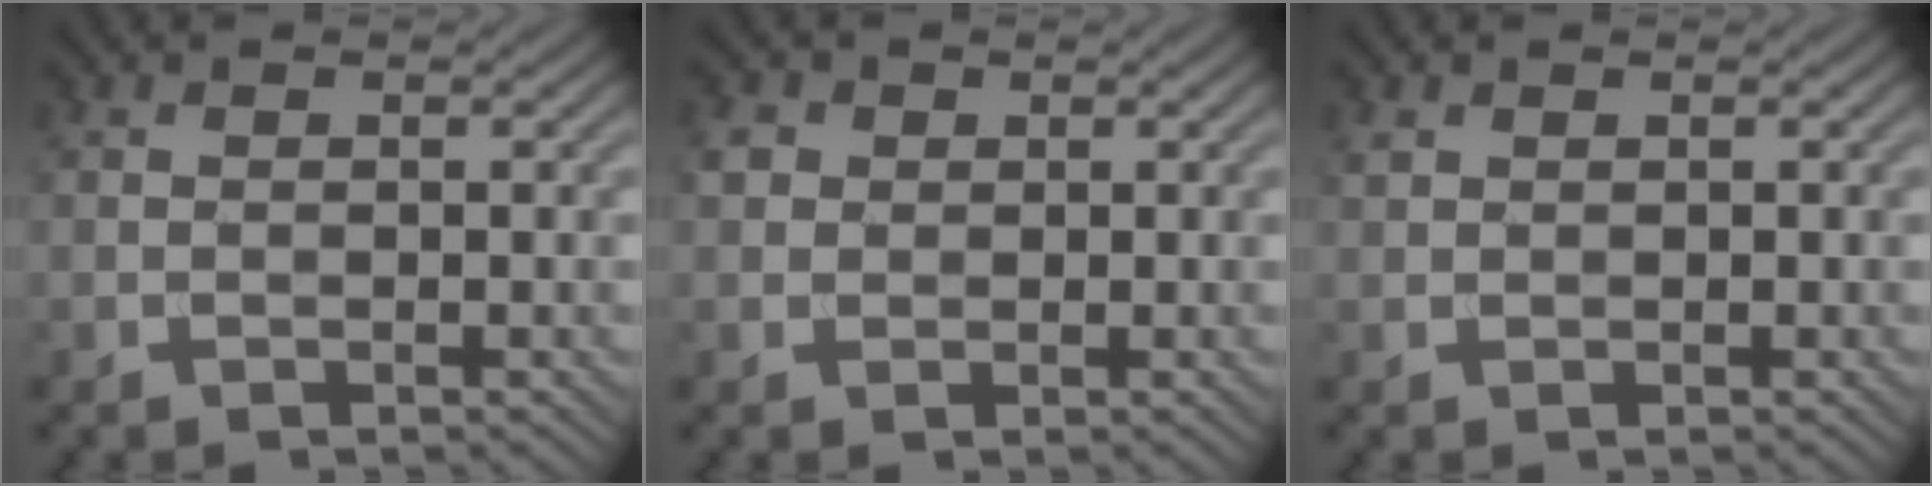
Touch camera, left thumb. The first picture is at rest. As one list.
[{"total": 2.3, "force": [0.5, 2.1, 0.8], "torque": [-0.021, 0.001, 0.007]}, {"total": 0.7, "force": [0.5, 0.4, 0.2], "torque": [-0.009, -0.001, 0.013]}]